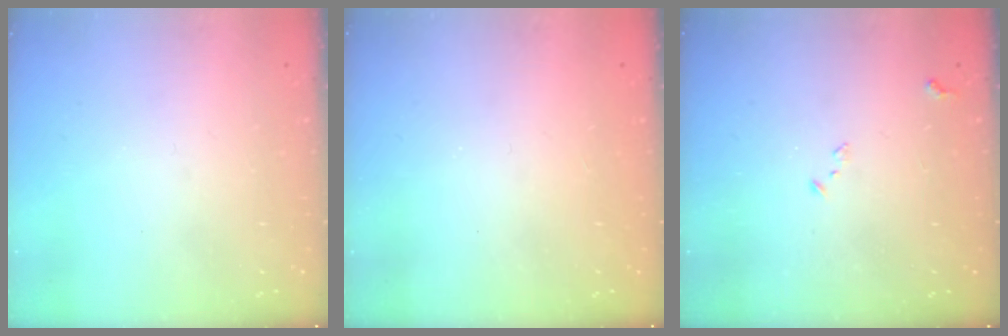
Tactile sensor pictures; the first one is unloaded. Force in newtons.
{"total": 1.1, "press": 1.0, "slide": 0.1}
{"total": 8.2, "press": 8.2, "slide": 0.9}